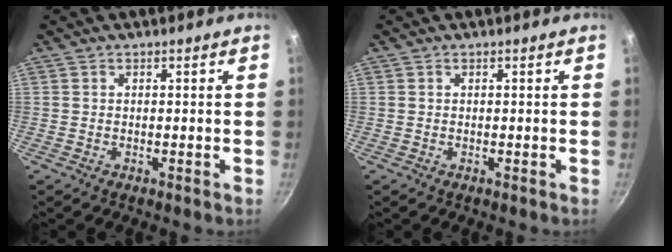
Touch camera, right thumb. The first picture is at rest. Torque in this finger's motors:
{"motor_torque": [-0.01, 0.00, -0.04, 0.01, 0.08]}